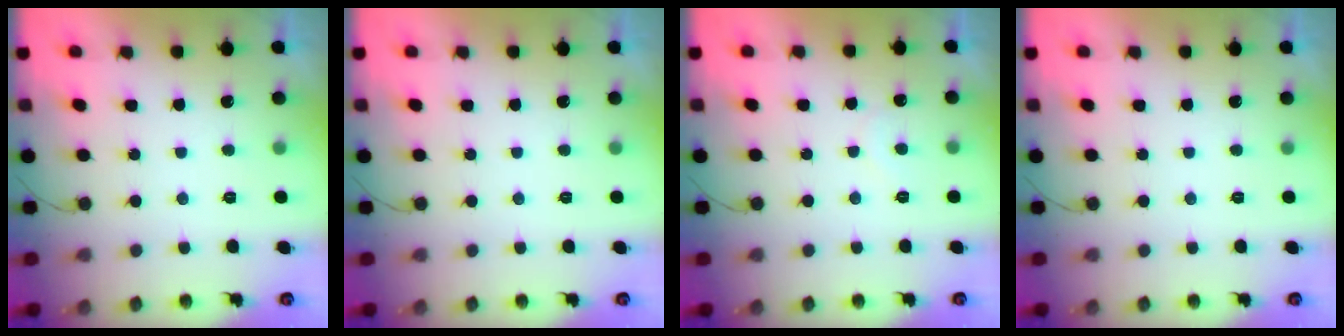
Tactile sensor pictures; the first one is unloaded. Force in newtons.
{"total": 0.0}
{"total": 4.6, "press": 4.5, "slide": 0.4}
{"total": 0.0}